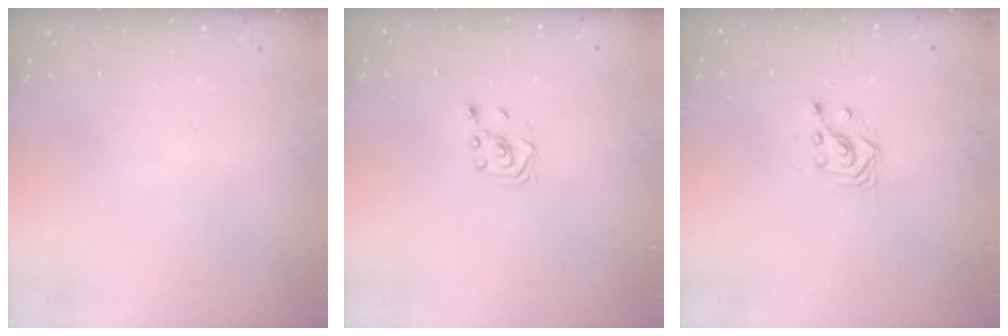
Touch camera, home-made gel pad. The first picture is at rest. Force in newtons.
{"total": 2.3, "press": 2.2, "slide": 0.7}
{"total": 3.0, "press": 3.0, "slide": 0.1}